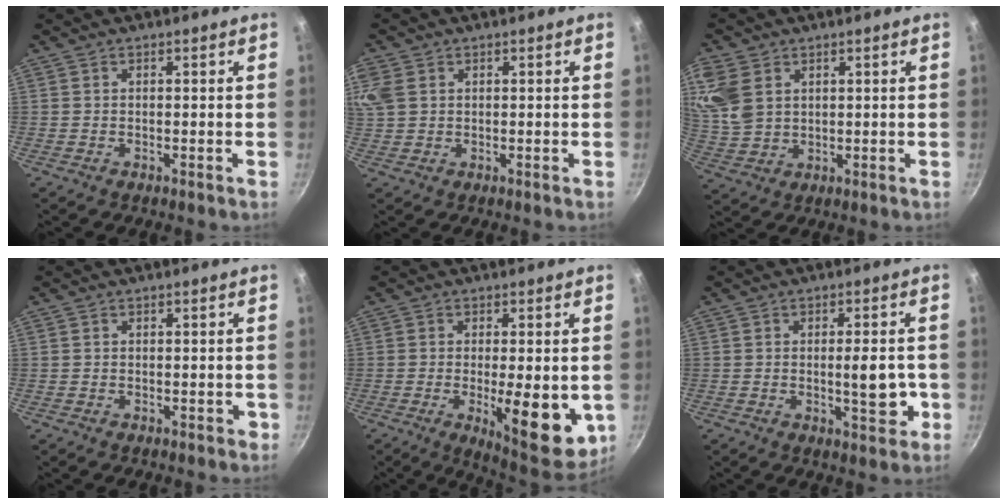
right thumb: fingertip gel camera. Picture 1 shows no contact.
{"total": 7.1, "force": [2.1, 5.2, 4.3], "torque": [-0.103, 0.011, 0.043]}
{"total": 9.2, "force": [3.3, 6.6, 5.5], "torque": [-0.102, -0.017, 0.069]}
{"total": 1.0, "force": [-0.4, 0.8, 0.5], "torque": [0.001, 0.005, -0.004]}
{"total": 13.8, "force": [-2.5, 4.9, 12.6], "torque": [-0.146, -0.009, -0.022]}
{"total": 7.1, "force": [-1.1, 2.7, 6.4], "torque": [-0.066, 0.004, -0.015]}